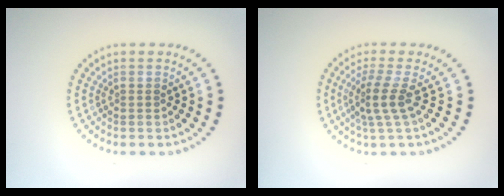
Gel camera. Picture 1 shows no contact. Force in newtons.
{"total": 2.9, "press": 2.1, "slide": 2.0}